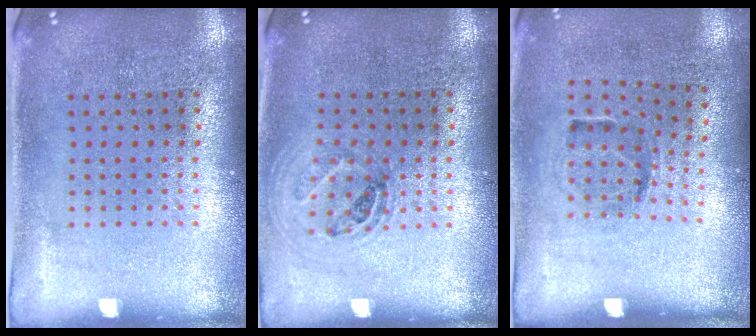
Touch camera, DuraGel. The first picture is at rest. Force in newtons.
{"total": 1.1, "press": 1.0, "slide": 0.4}
{"total": 1.1, "press": 0.8, "slide": 0.8}